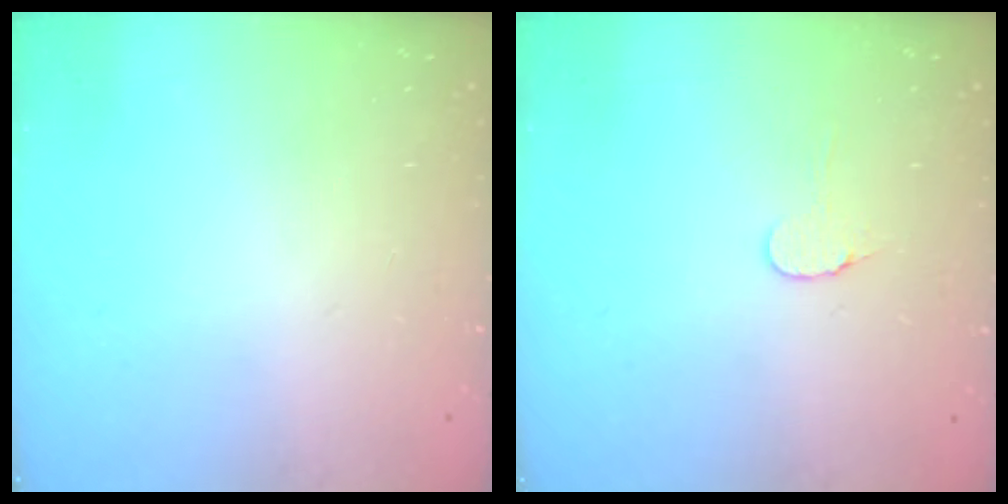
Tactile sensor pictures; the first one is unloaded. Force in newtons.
{"total": 4.5, "press": 4.5, "slide": 0.4}